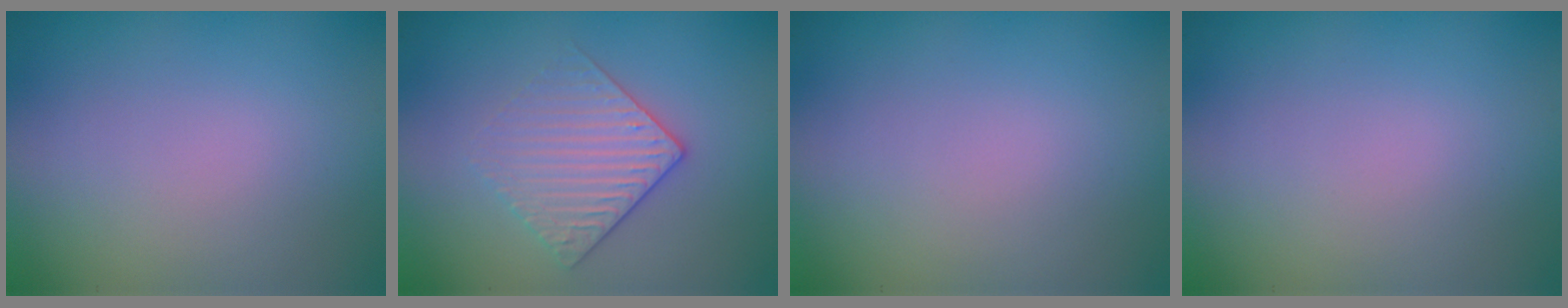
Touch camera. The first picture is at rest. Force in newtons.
{"total": 3.0, "press": 2.7, "slide": 1.3}
{"total": 0.0}
{"total": 0.0}